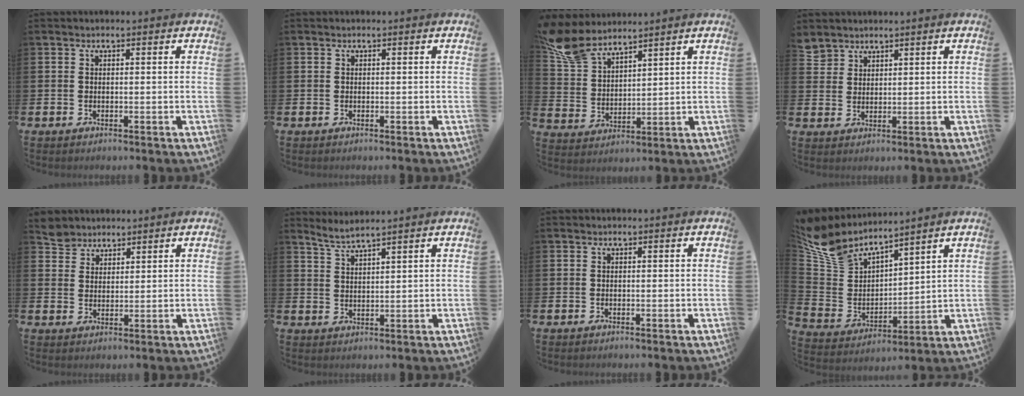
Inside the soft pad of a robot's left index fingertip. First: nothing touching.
{"total": 0.0}
{"total": 7.4, "force": [6.8, 2.3, 2.1], "torque": [-0.075, -0.021, 0.129]}
{"total": 3.4, "force": [3.2, 1.0, -0.3], "torque": [0.005, -0.014, 0.061]}
{"total": 3.9, "force": [3.6, 1.2, -0.6], "torque": [-0.003, -0.011, 0.070]}
{"total": 3.2, "force": [3.1, -0.5, 0.4], "torque": [-0.023, -0.010, 0.058]}
{"total": 0.0}
{"total": 7.5, "force": [6.7, 2.9, 1.6], "torque": [-0.080, -0.044, 0.120]}